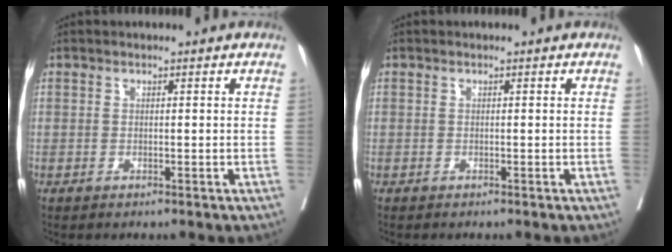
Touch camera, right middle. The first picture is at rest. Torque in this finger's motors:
{"motor_torque": [0.02, -0.04, 0.01, 0.01]}